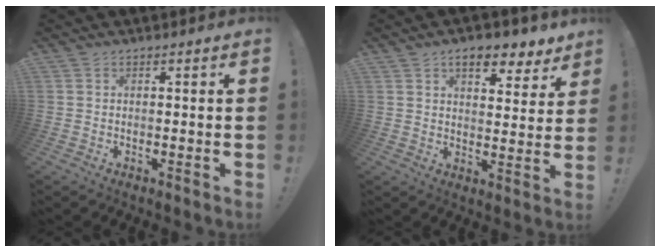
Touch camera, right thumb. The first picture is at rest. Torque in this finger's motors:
{"motor_torque": [0.01, 0.05, 0.09, 0.11, 0.00]}